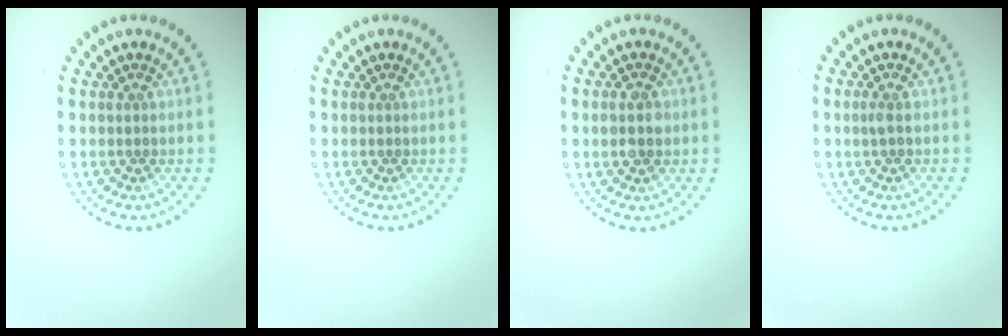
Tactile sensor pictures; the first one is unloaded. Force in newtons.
{"total": 0.0}
{"total": 2.7, "press": 2.7, "slide": 0.1}
{"total": 0.6, "press": 0.5, "slide": 0.3}